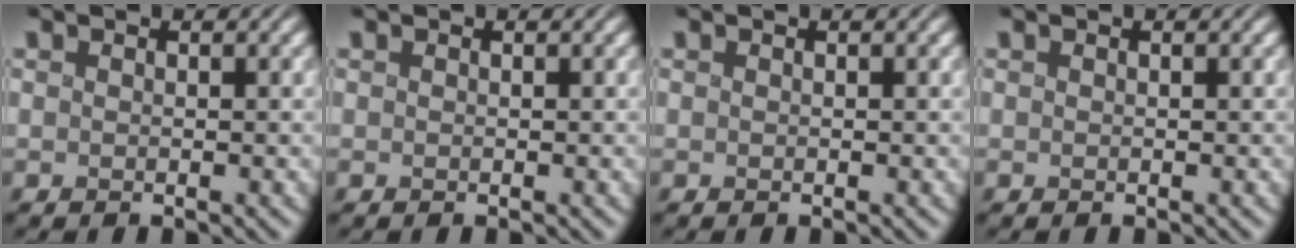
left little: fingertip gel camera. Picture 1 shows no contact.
{"total": 0.0}
{"total": 0.0}
{"total": 0.0}